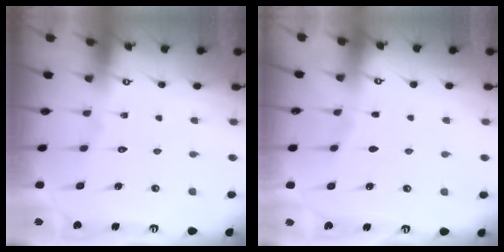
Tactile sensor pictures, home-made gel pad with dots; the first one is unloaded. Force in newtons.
{"total": 2.1, "press": 2.1, "slide": 0.3}